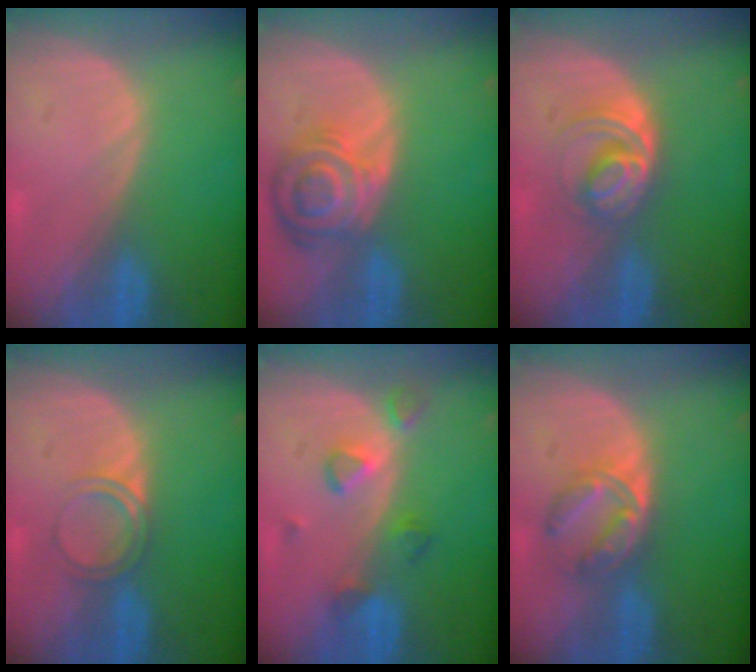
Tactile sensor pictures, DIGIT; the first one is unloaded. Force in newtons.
{"total": 8.4, "press": 7.4, "slide": 3.8}
{"total": 5.9, "press": 5.2, "slide": 2.7}
{"total": 3.0, "press": 3.0, "slide": 0.3}
{"total": 4.4, "press": 4.3, "slide": 0.7}
{"total": 5.7, "press": 5.4, "slide": 1.6}